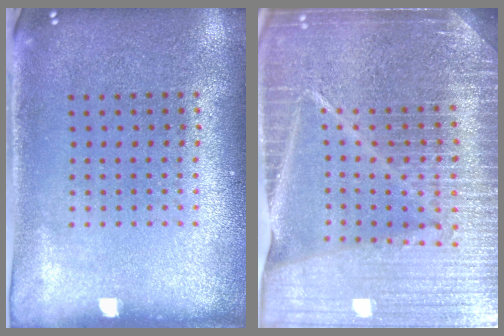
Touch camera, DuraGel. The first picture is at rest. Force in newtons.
{"total": 6.4, "press": 5.6, "slide": 3.2}